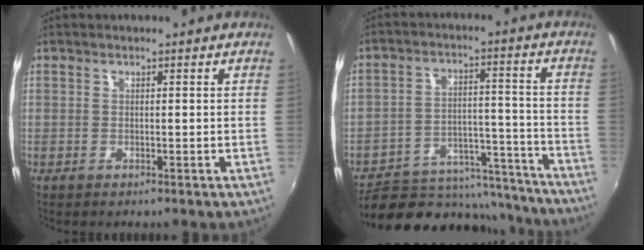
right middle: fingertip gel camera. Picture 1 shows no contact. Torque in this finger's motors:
{"motor_torque": [0.83, -1.31, -0.20, -0.07]}